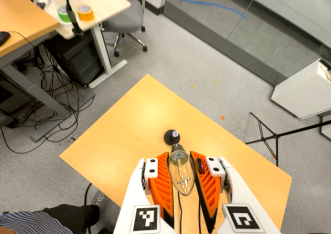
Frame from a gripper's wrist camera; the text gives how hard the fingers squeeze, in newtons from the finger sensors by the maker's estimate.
{"total": 22.9, "left": 25.0, "right": 20.9}